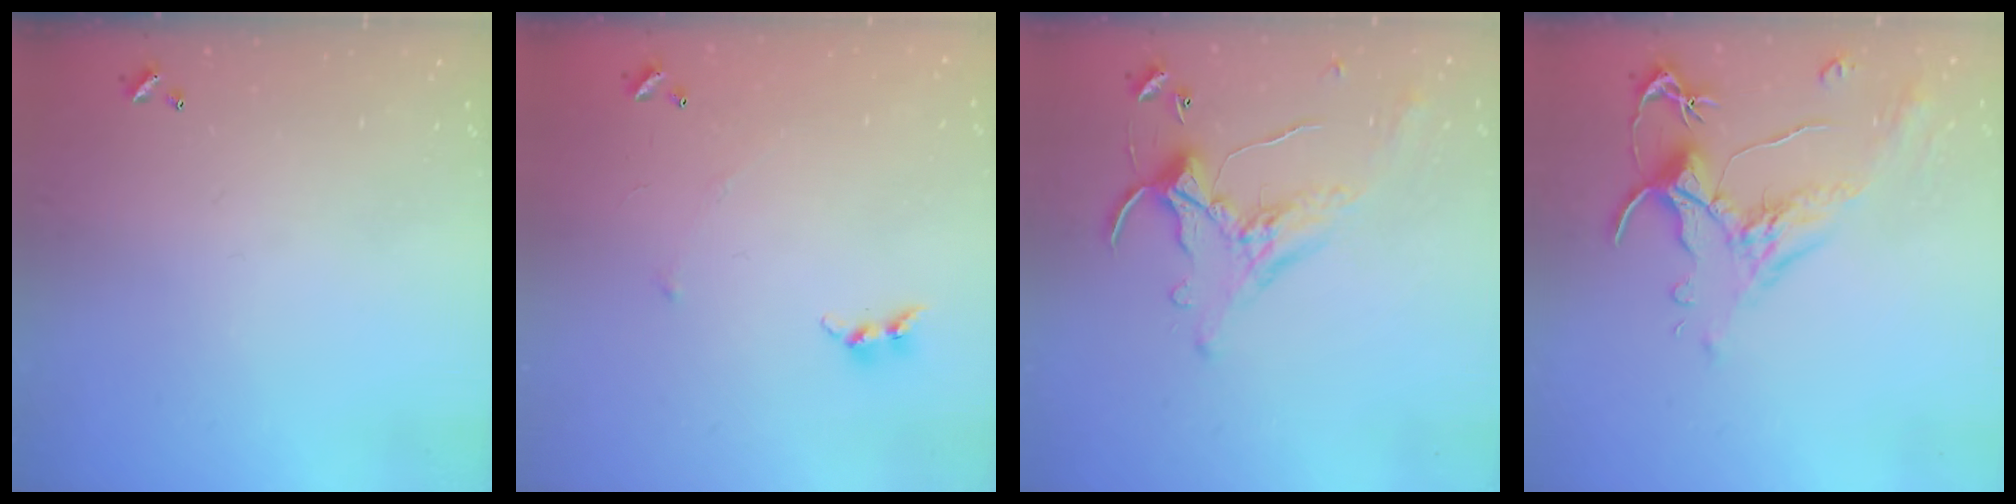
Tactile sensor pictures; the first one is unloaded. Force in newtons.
{"total": 6.2, "press": 6.2, "slide": 0.4}
{"total": 1.1, "press": 0.3, "slide": 1.0}
{"total": 1.6, "press": 1.1, "slide": 1.1}